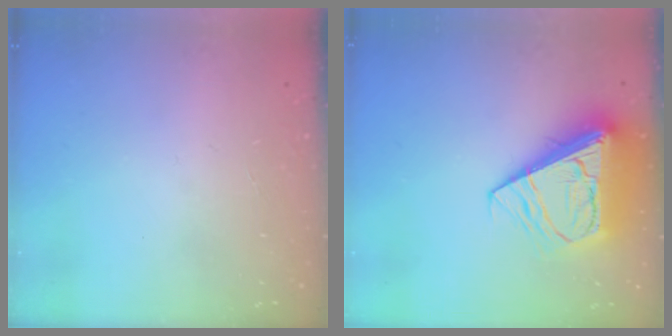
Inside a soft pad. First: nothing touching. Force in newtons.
{"total": 14.7, "press": 14.5, "slide": 2.1}